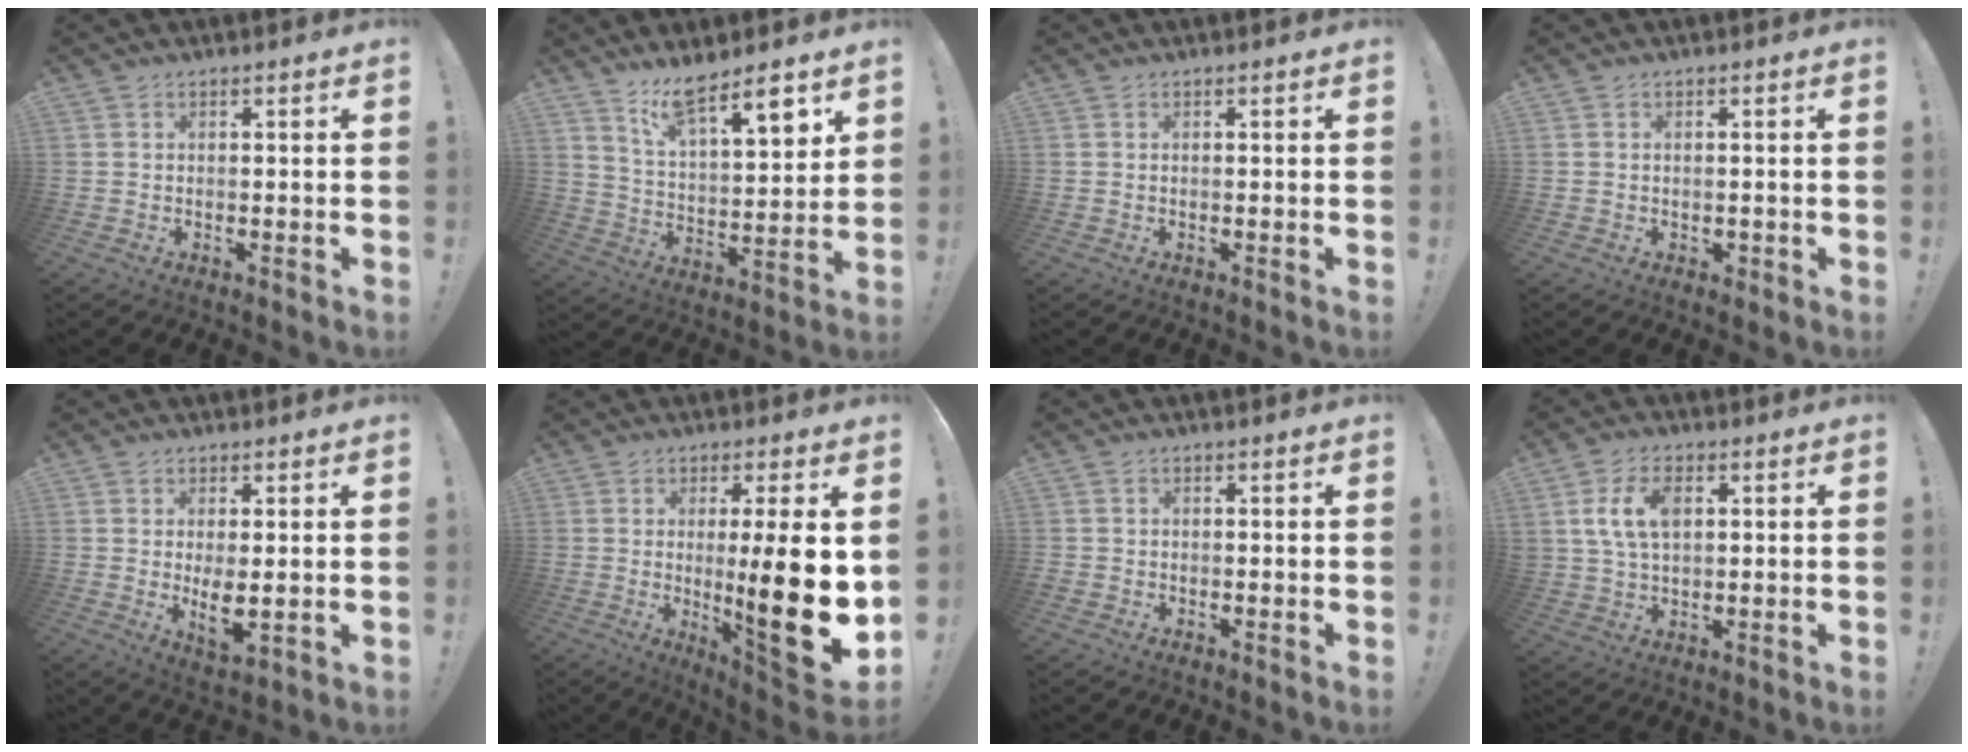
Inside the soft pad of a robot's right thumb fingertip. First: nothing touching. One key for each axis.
{"total": 11.9, "fx": 9.3, "fy": 2.8, "fz": 7.0, "tx": -0.115, "ty": -0.063, "tz": 0.160}
{"total": 0.0}
{"total": 1.4, "fx": -0.2, "fy": 1.2, "fz": 0.5, "tx": -0.001, "ty": 0.000, "tz": -0.004}
{"total": 5.9, "fx": 0.6, "fy": 2.3, "fz": 5.5, "tx": -0.084, "ty": -0.023, "tz": 0.011}
{"total": 18.6, "fx": -0.5, "fy": 2.0, "fz": 18.5, "tx": -0.280, "ty": -0.025, "tz": -0.008}
{"total": 1.0, "fx": -0.4, "fy": 0.8, "fz": 0.3, "tx": -0.005, "ty": 0.003, "tz": -0.008}
{"total": 9.4, "fx": 2.4, "fy": 5.9, "fz": 6.8, "tx": -0.121, "ty": 0.008, "tz": 0.046}